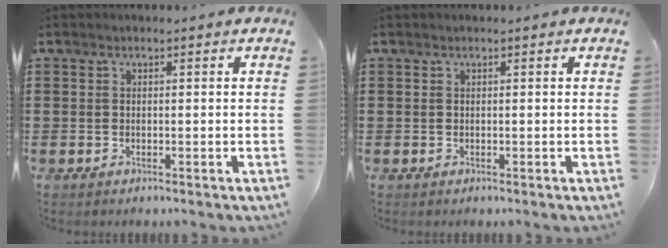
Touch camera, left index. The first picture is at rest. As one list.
[{"total": 0.0}]